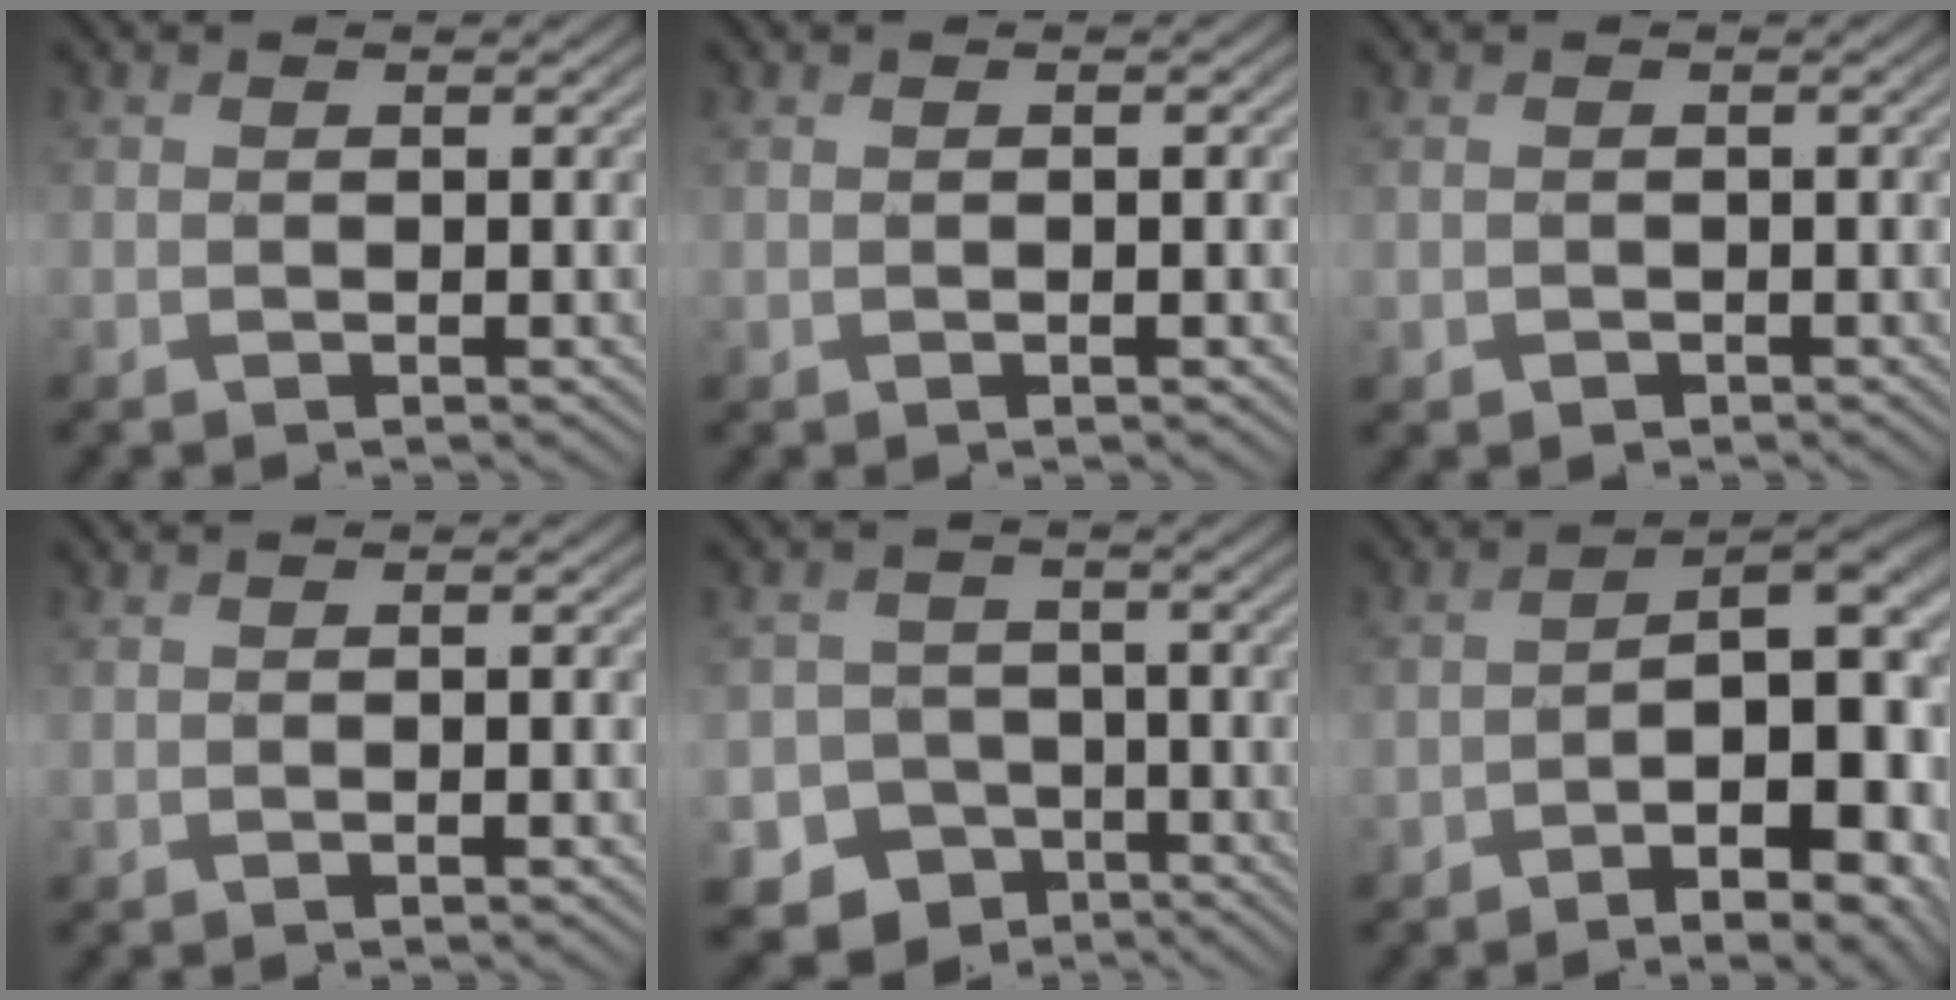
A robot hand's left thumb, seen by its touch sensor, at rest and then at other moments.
{"total": 1.0, "force": [-0.1, 0.2, 1.0], "torque": [-0.018, -0.001, -0.001]}
{"total": 1.0, "force": [-0.3, 1.0, 0.1], "torque": [-0.003, -0.011, -0.005]}
{"total": 1.3, "force": [-0.2, 0.2, 1.3], "torque": [-0.023, -0.001, -0.004]}
{"total": 8.4, "force": [-4.4, 7.0, 1.8], "torque": [-0.038, -0.022, -0.088]}
{"total": 12.9, "force": [-5.0, 5.6, 10.5], "torque": [-0.134, -0.019, -0.061]}